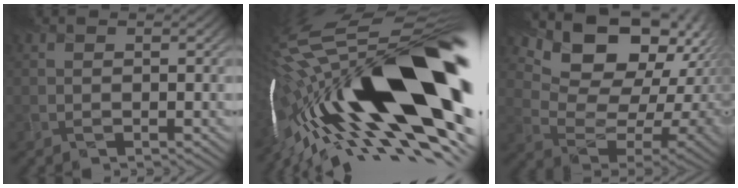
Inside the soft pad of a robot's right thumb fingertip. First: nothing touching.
{"total": 21.7, "force": [-3.1, 8.5, 19.7], "torque": [-0.359, -0.036, -0.061]}
{"total": 15.4, "force": [8.4, 9.0, 9.3], "torque": [-0.176, 0.006, 0.147]}